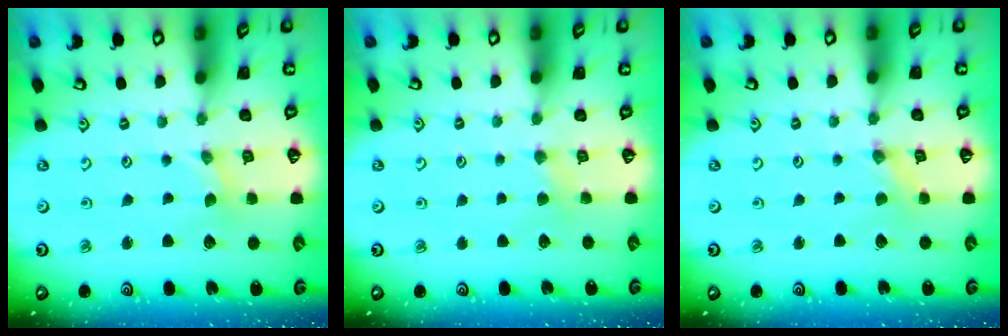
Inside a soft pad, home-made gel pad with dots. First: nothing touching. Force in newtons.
{"total": 3.2, "press": 3.1, "slide": 0.5}
{"total": 0.0}